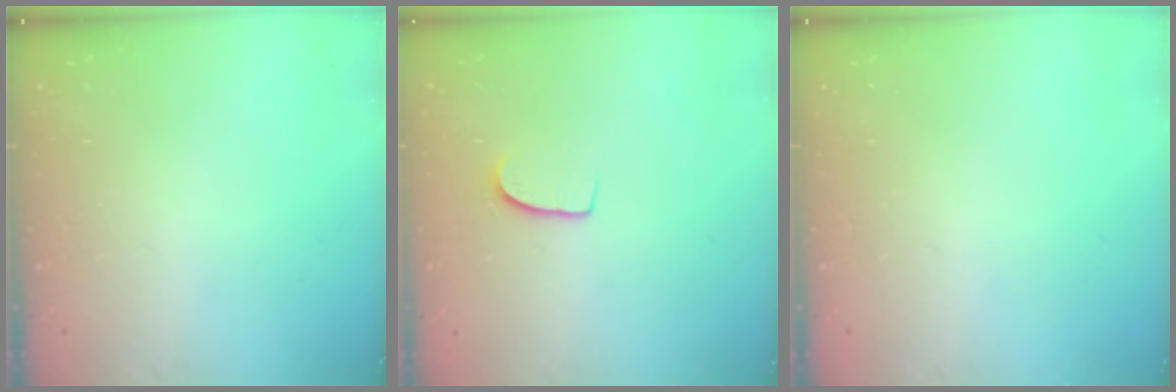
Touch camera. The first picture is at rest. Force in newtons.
{"total": 6.4, "press": 6.4, "slide": 0.6}
{"total": 0.0}